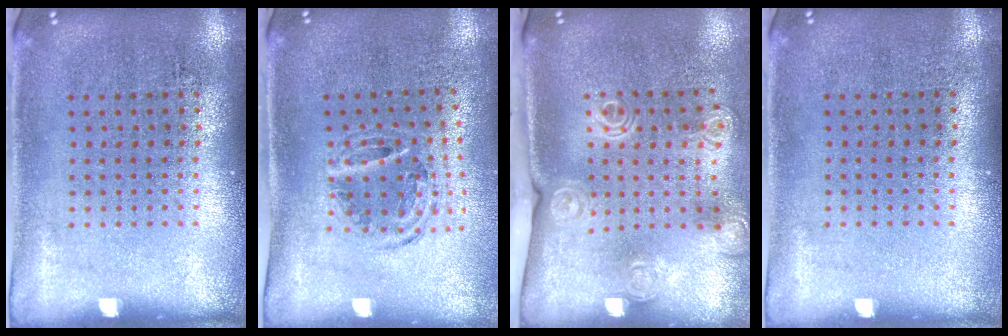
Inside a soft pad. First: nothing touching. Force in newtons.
{"total": 1.0, "press": 0.9, "slide": 0.1}
{"total": 1.8, "press": 1.5, "slide": 1.1}
{"total": 0.0}